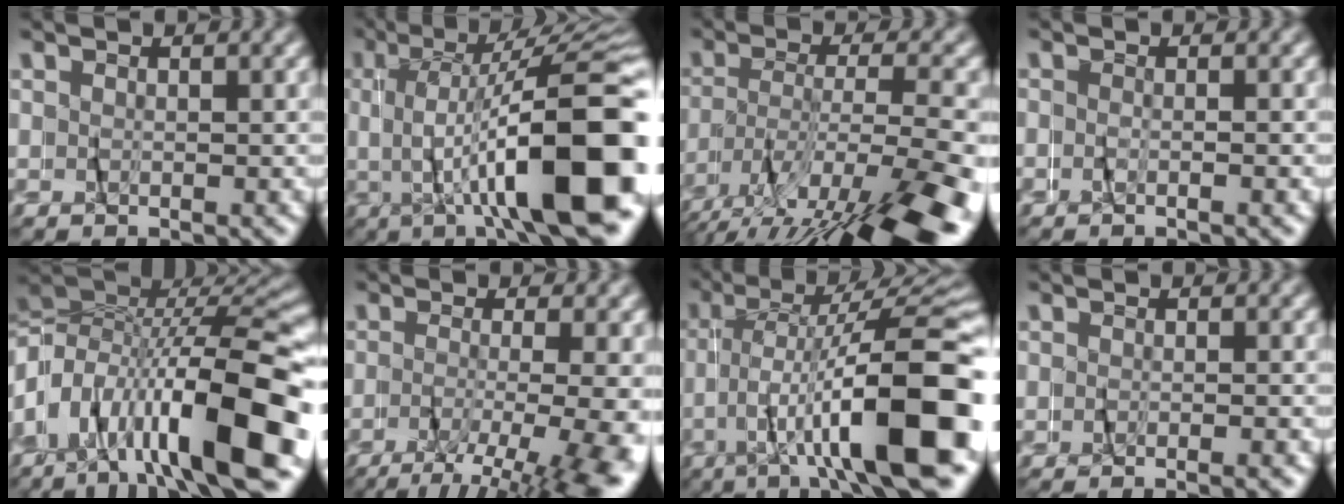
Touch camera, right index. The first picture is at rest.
{"total": 13.9, "force": [-2.4, 3.8, 13.2], "torque": [-0.172, 0.012, -0.035]}
{"total": 10.5, "force": [-5.5, 2.8, 8.5], "torque": [-0.132, -0.018, -0.076]}
{"total": 1.2, "force": [-1.1, 0.0, 0.4], "torque": [-0.015, -0.006, -0.020]}
{"total": 17.5, "force": [-5.2, 11.1, 12.5], "torque": [-0.224, -0.017, -0.088]}
{"total": 7.7, "force": [-4.2, 1.8, 6.2], "torque": [-0.086, -0.028, -0.059]}
{"total": 13.6, "force": [-4.2, 3.4, 12.5], "torque": [-0.173, -0.007, -0.057]}
{"total": 1.6, "force": [-1.5, -0.2, 0.5], "torque": [-0.013, -0.003, -0.024]}